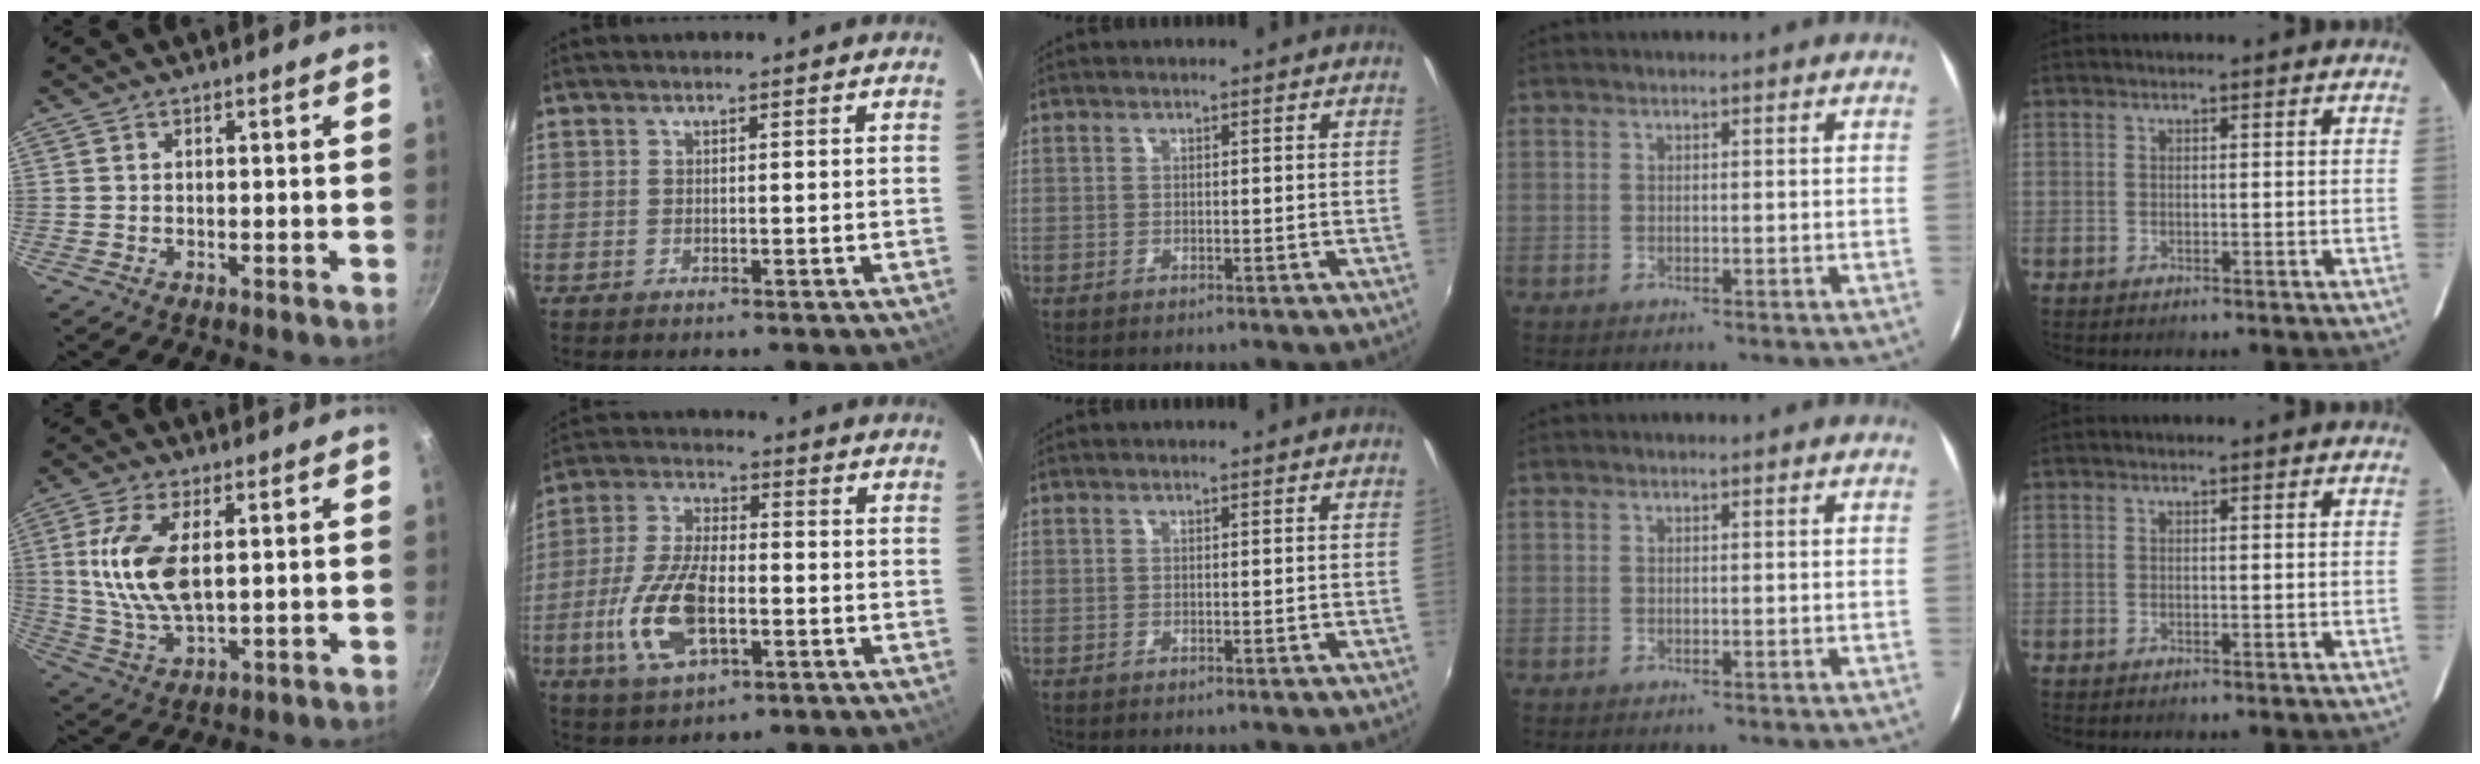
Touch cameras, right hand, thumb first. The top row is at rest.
{"thumb": {"total": 12.1, "force": [2.1, 5.6, 10.5], "torque": [-0.208, -0.008, 0.047]}, "index": {"total": 13.7, "force": [-4.1, 6.2, 11.5], "torque": [-0.250, -0.003, -0.074]}}